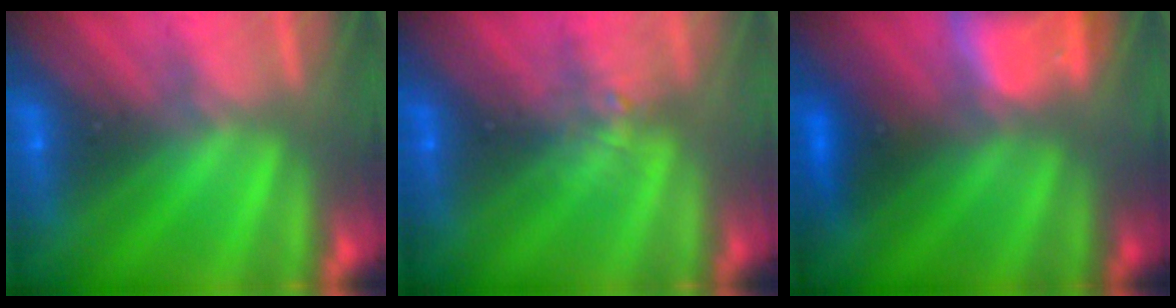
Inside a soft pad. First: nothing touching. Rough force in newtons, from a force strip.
{"total": 2.2}
{"total": 5.6}